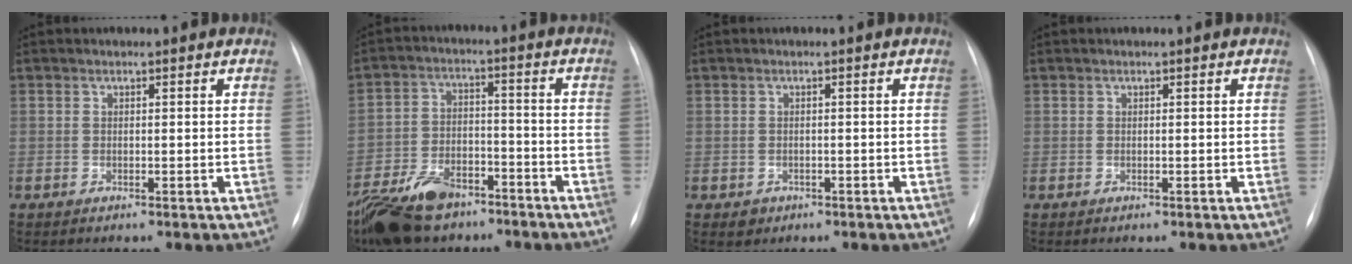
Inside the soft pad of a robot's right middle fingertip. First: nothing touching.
{"total": 12.6, "force": [-9.0, 6.2, 6.2], "torque": [-0.121, -0.005, -0.154]}
{"total": 1.4, "force": [-0.7, 1.2, 0.1], "torque": [0.000, 0.004, -0.007]}
{"total": 0.0}